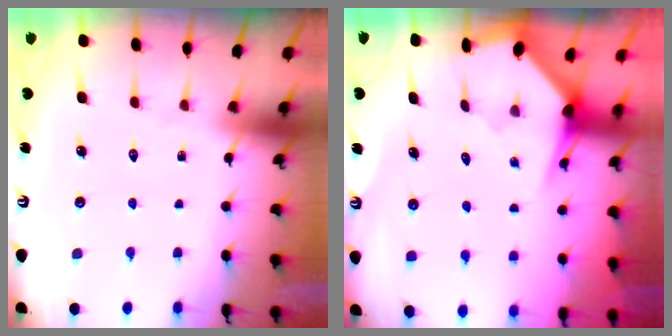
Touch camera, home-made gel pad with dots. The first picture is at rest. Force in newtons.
{"total": 2.9, "press": 2.9, "slide": 0.2}